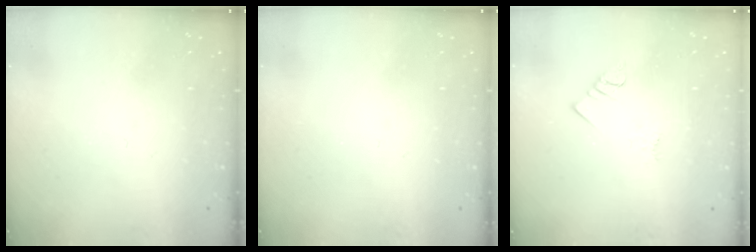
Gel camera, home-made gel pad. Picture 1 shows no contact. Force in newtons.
{"total": 0.0}
{"total": 2.0, "press": 2.0, "slide": 0.4}